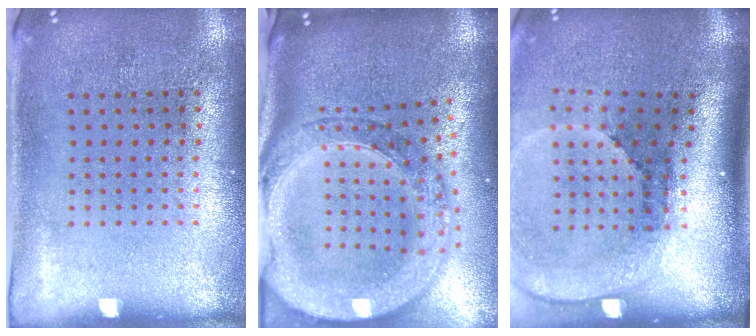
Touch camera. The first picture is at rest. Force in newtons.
{"total": 3.5, "press": 2.8, "slide": 2.1}
{"total": 2.6, "press": 1.7, "slide": 1.9}